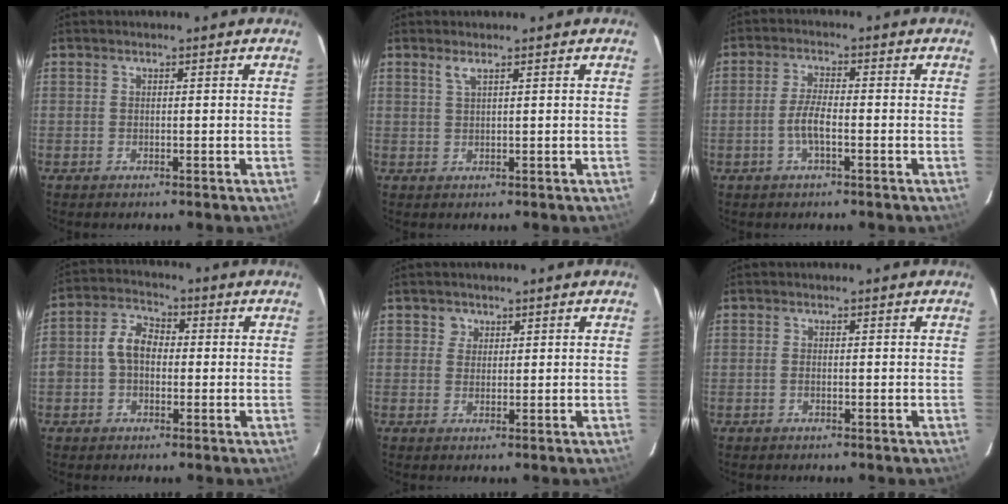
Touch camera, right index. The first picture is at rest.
{"total": 1.3, "force": [0.9, -0.1, 1.0], "torque": [-0.021, 0.002, 0.017]}
{"total": 4.2, "force": [-1.5, 1.1, 3.8], "torque": [-0.081, 0.002, -0.029]}
{"total": 6.5, "force": [-0.4, 4.8, 4.3], "torque": [-0.086, 0.021, -0.009]}
{"total": 2.1, "force": [0.9, 1.9, 0.0], "torque": [0.011, 0.012, 0.013]}
{"total": 0.5, "force": [-0.2, 0.3, 0.4], "torque": [-0.011, 0.000, -0.004]}